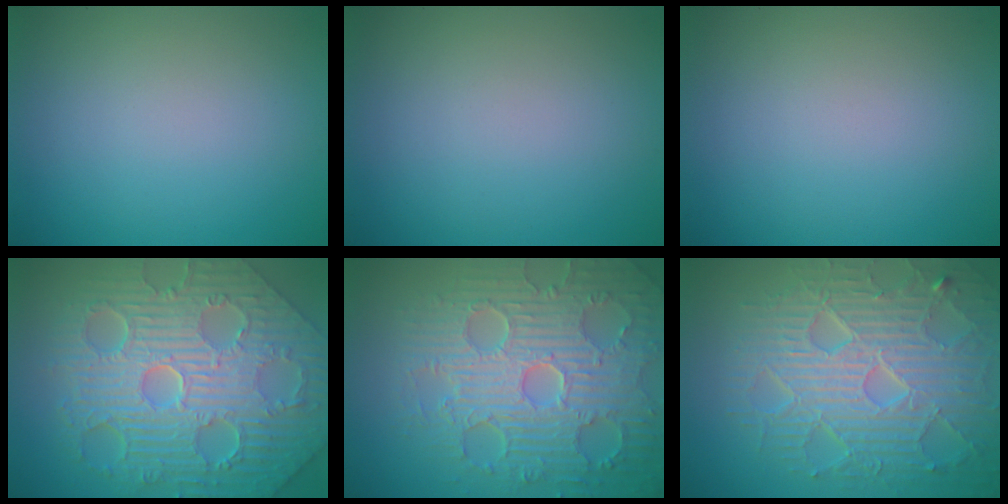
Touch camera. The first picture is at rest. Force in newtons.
{"total": 0.0}
{"total": 0.0}
{"total": 12.5, "press": 8.2, "slide": 9.3}
{"total": 9.4, "press": 6.9, "slide": 6.4}
{"total": 9.0, "press": 6.5, "slide": 6.3}